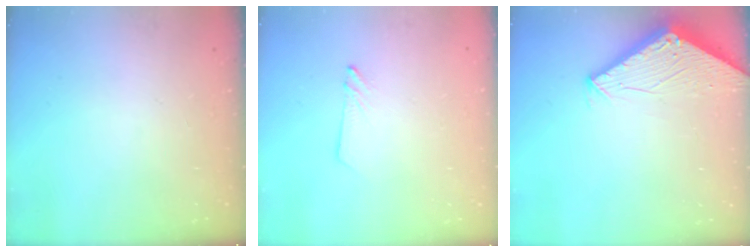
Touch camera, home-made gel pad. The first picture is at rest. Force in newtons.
{"total": 1.5, "press": 1.5, "slide": 0.1}
{"total": 2.9, "press": 2.9, "slide": 0.2}